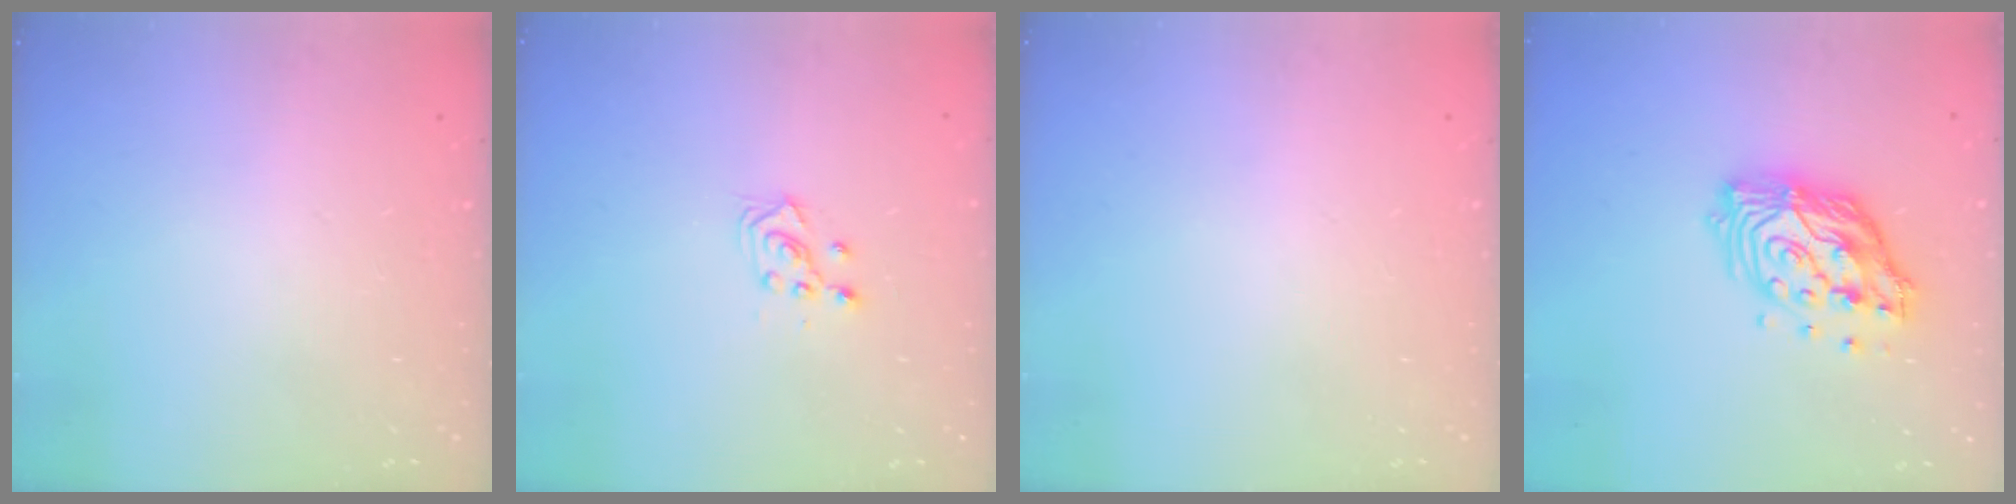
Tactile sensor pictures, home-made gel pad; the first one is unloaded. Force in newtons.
{"total": 3.1, "press": 3.0, "slide": 0.9}
{"total": 0.0}
{"total": 14.5, "press": 14.4, "slide": 1.2}